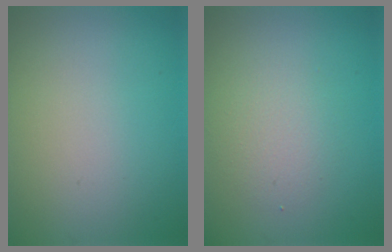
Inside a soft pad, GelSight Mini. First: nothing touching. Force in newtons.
{"total": 2.4, "press": 2.4, "slide": 0.2}